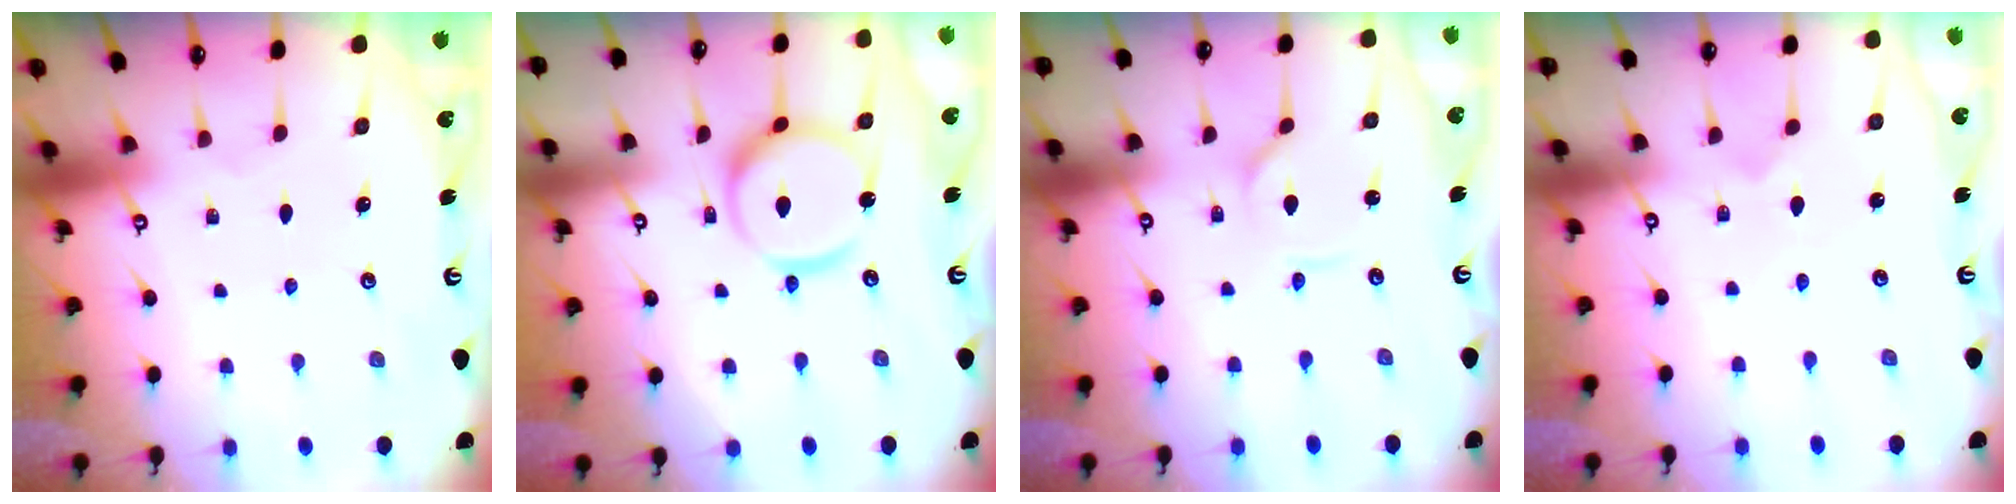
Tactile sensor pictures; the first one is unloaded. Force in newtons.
{"total": 14.0, "press": 13.9, "slide": 1.4}
{"total": 1.3, "press": 1.2, "slide": 0.1}
{"total": 2.1, "press": 2.1, "slide": 0.1}